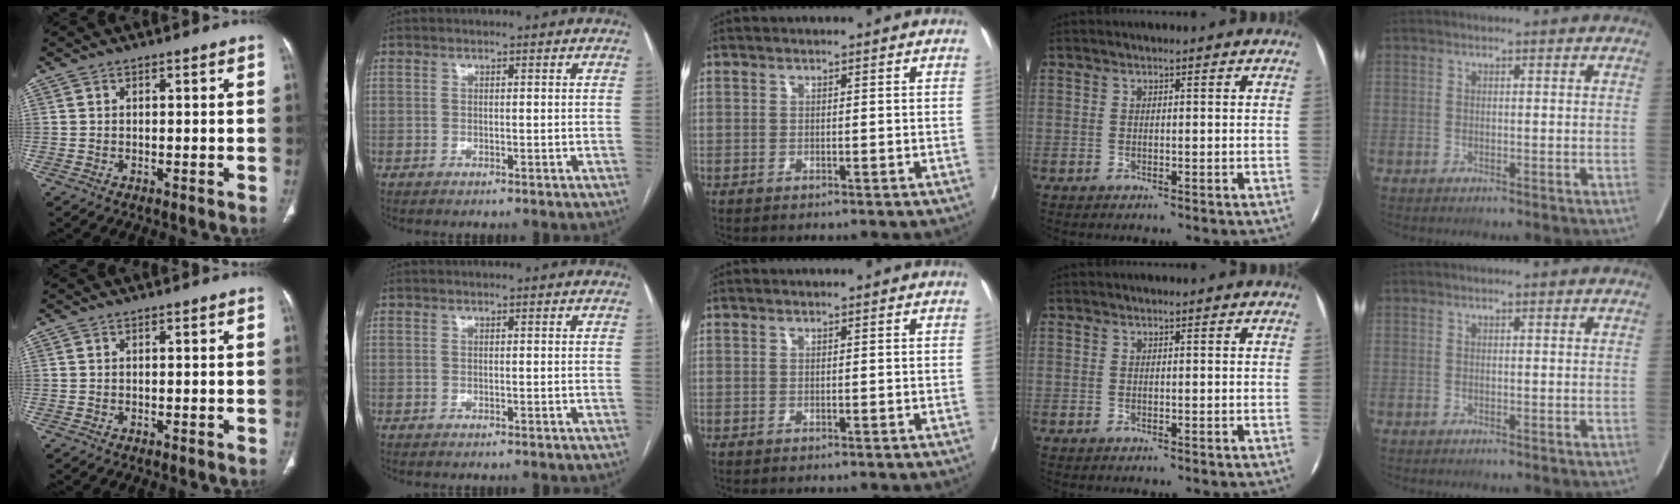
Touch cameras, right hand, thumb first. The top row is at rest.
{}